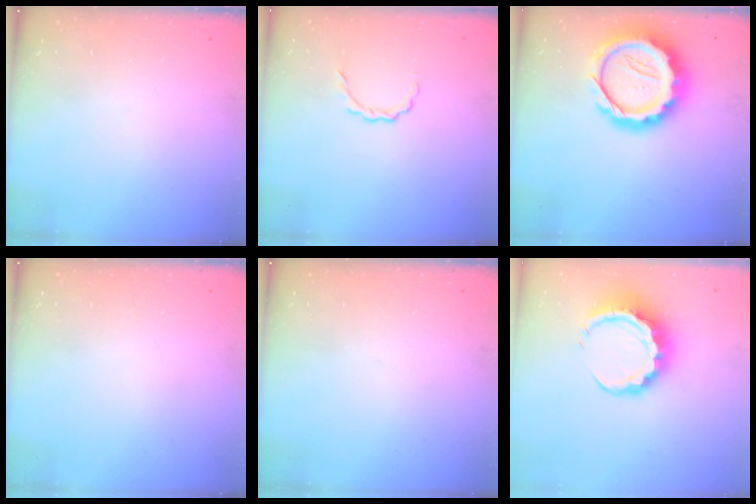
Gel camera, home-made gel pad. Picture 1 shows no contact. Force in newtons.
{"total": 3.1, "press": 3.0, "slide": 1.0}
{"total": 18.4, "press": 18.1, "slide": 3.6}
{"total": 0.0}
{"total": 0.0}
{"total": 10.6, "press": 10.4, "slide": 2.1}